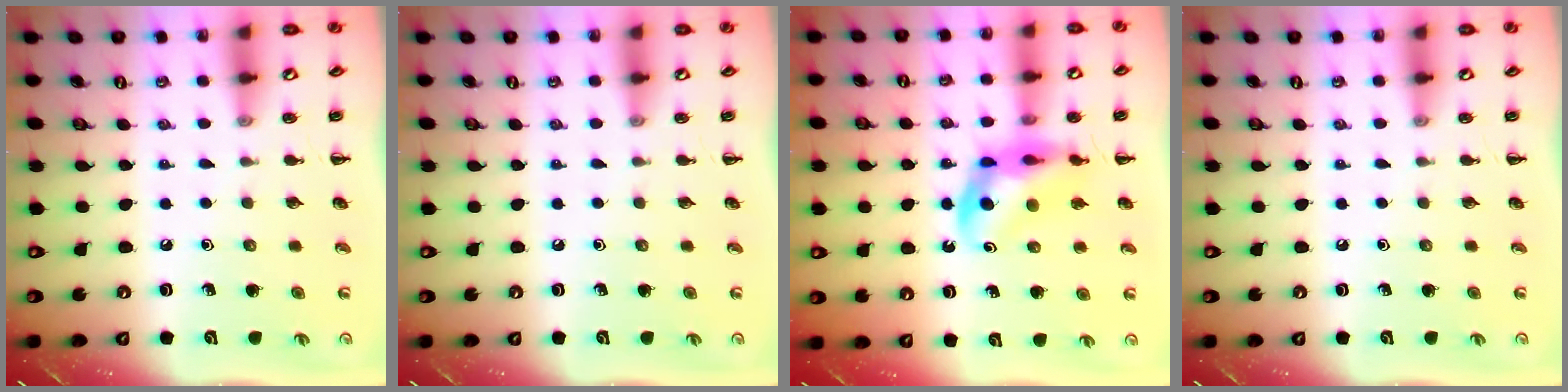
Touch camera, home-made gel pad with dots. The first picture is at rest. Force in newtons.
{"total": 0.0}
{"total": 11.2, "press": 10.7, "slide": 3.1}
{"total": 0.0}